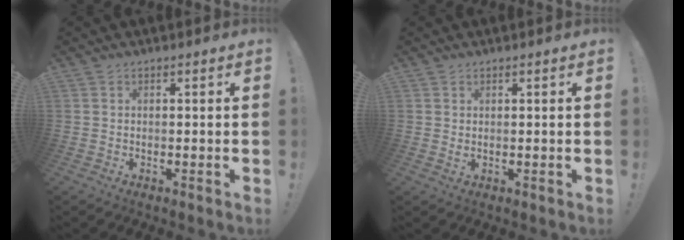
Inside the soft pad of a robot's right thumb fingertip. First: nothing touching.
{"total": 0.9, "force": [0.5, 0.3, 0.7], "torque": [-0.007, -0.002, 0.006]}